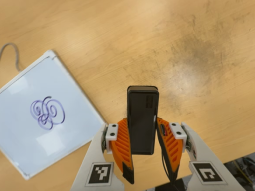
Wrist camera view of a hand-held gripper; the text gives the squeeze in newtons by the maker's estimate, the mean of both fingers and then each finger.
{"total": 4.5, "left": 2.9, "right": 6.1}